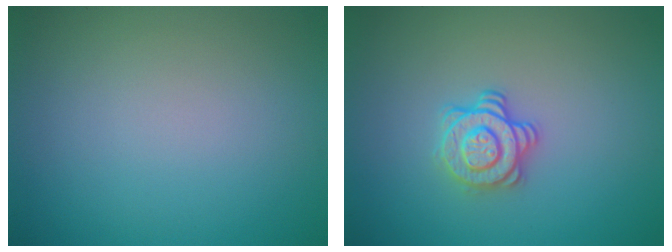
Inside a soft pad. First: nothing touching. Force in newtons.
{"total": 2.9, "press": 2.5, "slide": 1.4}